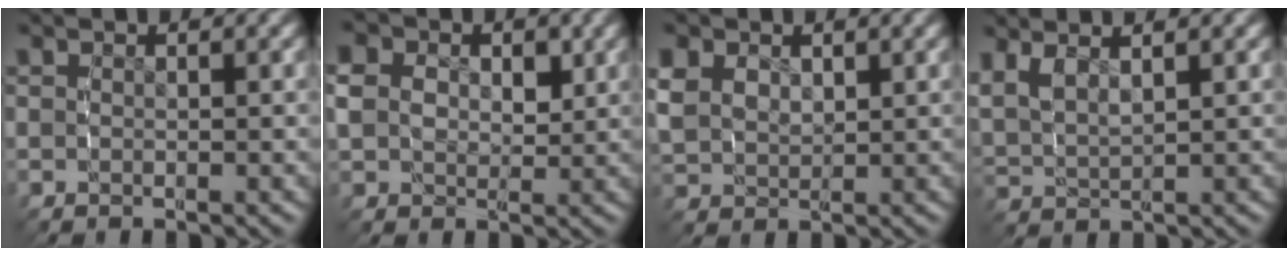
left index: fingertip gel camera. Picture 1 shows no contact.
{"total": 5.0, "force": [1.4, 4.1, 2.6], "torque": [-0.063, -0.016, 0.025]}
{"total": 3.8, "force": [1.6, 2.8, 2.0], "torque": [-0.054, -0.009, 0.040]}
{"total": 3.5, "force": [2.2, 1.8, 2.0], "torque": [-0.058, 0.000, 0.045]}